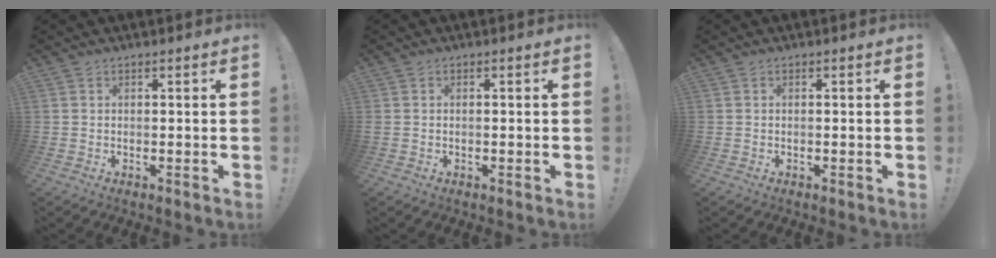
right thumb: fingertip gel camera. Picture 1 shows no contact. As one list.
[{"total": 0.7, "force": [-0.4, -0.1, 0.6], "torque": [-0.016, 0.001, -0.006]}, {"total": 0.0}]